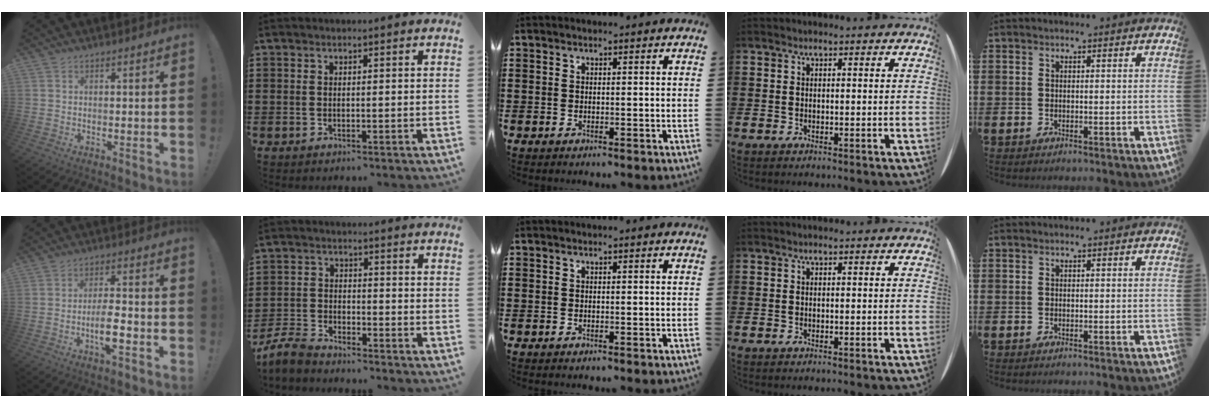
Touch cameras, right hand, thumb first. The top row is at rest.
{"thumb": {"total": 7.7, "force": [-2.8, 1.8, 6.9], "torque": [-0.138, 0.004, -0.051]}, "index": {"total": 4.6, "force": [-4.3, 0.9, 1.3], "torque": [-0.052, -0.006, -0.093]}}